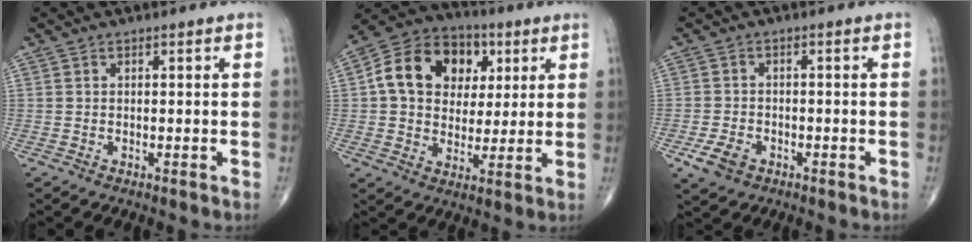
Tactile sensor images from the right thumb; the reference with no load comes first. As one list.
[{"total": 16.3, "force": [3.9, 12.6, 9.5], "torque": [-0.132, 0.009, 0.058]}, {"total": 4.6, "force": [-2.2, 3.2, 2.5], "torque": [-0.045, 0.006, -0.036]}]